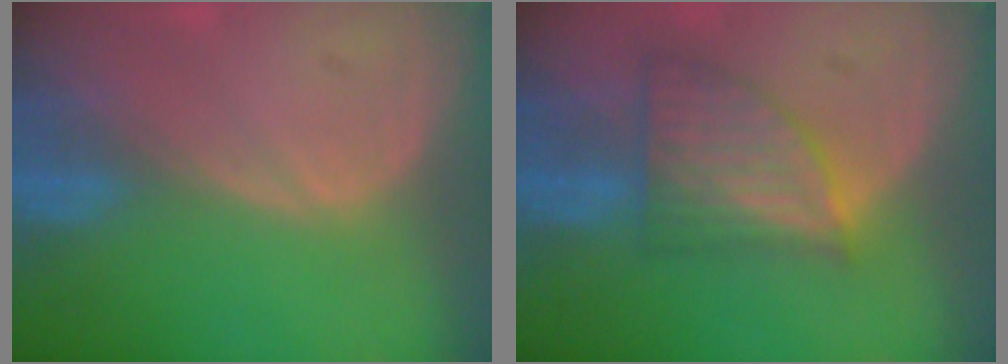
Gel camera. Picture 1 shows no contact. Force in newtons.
{"total": 7.5, "press": 6.7, "slide": 3.4}